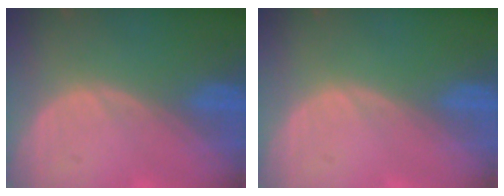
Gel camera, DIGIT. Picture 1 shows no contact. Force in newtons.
{"total": 0.0}